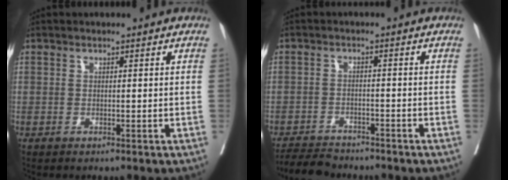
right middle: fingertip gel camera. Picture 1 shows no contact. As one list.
[{"total": 5.3, "force": [-5.1, 1.1, 0.8], "torque": [-0.011, -0.014, -0.088]}]